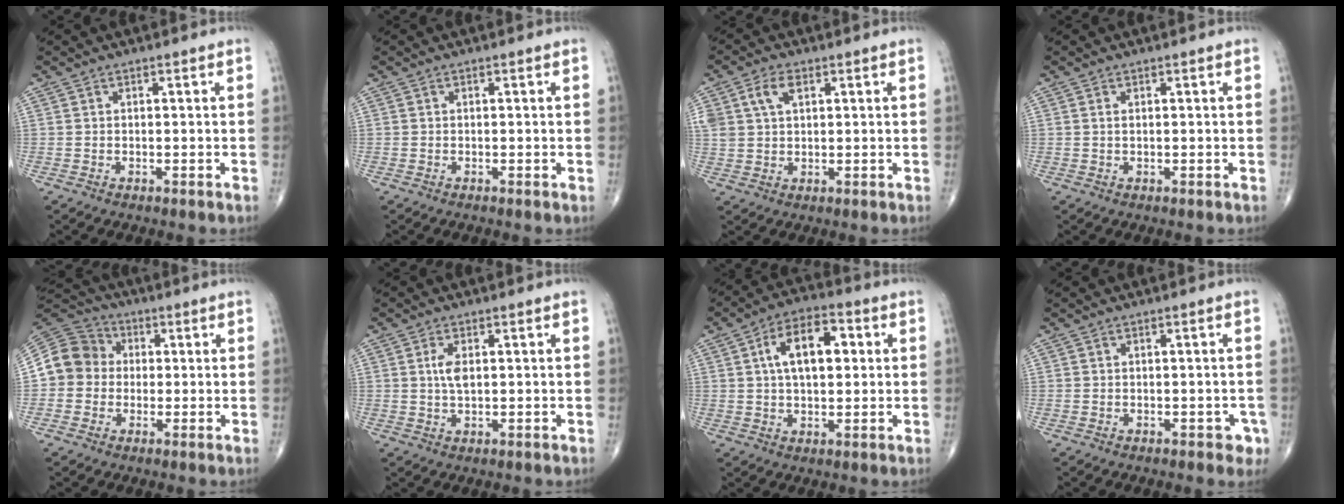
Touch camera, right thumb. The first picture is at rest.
{"total": 0.0}
{"total": 6.1, "force": [2.4, 3.7, 4.2], "torque": [-0.084, 0.003, 0.051]}
{"total": 0.6, "force": [0.2, 0.3, 0.5], "torque": [-0.013, 0.004, 0.006]}
{"total": 10.5, "force": [0.2, 9.8, 3.8], "torque": [-0.057, 0.030, -0.008]}
{"total": 3.4, "force": [0.7, 1.6, 2.9], "torque": [-0.059, -0.001, 0.014]}
{"total": 11.6, "force": [2.5, 6.3, 9.5], "torque": [-0.141, 0.016, 0.035]}
{"total": 2.5, "force": [-1.0, 1.8, 1.4], "torque": [0.003, 0.005, -0.009]}